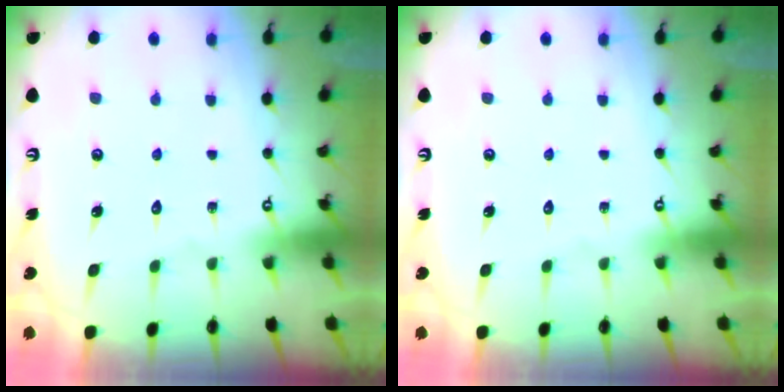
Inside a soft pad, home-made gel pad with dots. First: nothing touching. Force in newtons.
{"total": 0.0}